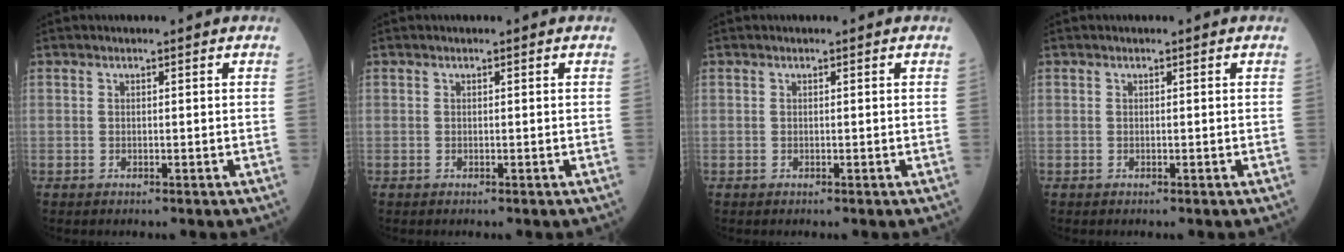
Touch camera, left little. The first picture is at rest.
{"total": 0.0}
{"total": 0.0}
{"total": 0.0}